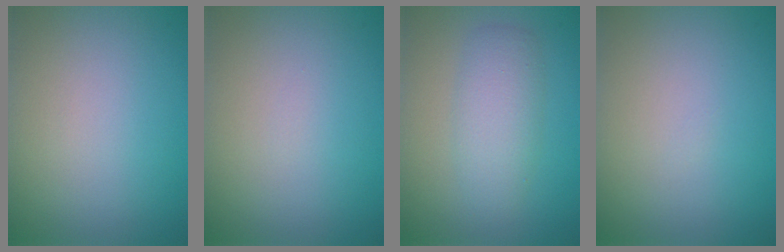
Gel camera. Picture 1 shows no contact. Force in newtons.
{"total": 0.0}
{"total": 2.3, "press": 2.3, "slide": 0.2}
{"total": 0.0}